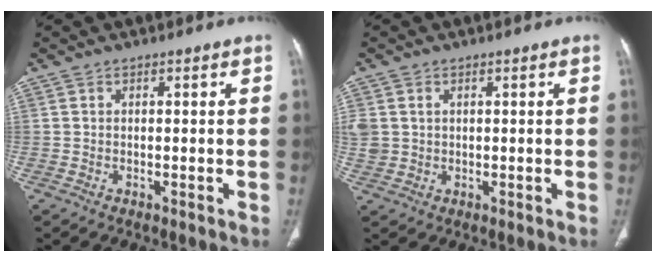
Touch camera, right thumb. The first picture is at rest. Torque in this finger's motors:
{"motor_torque": [0.10, 0.08, 0.16, 0.40, 0.00]}